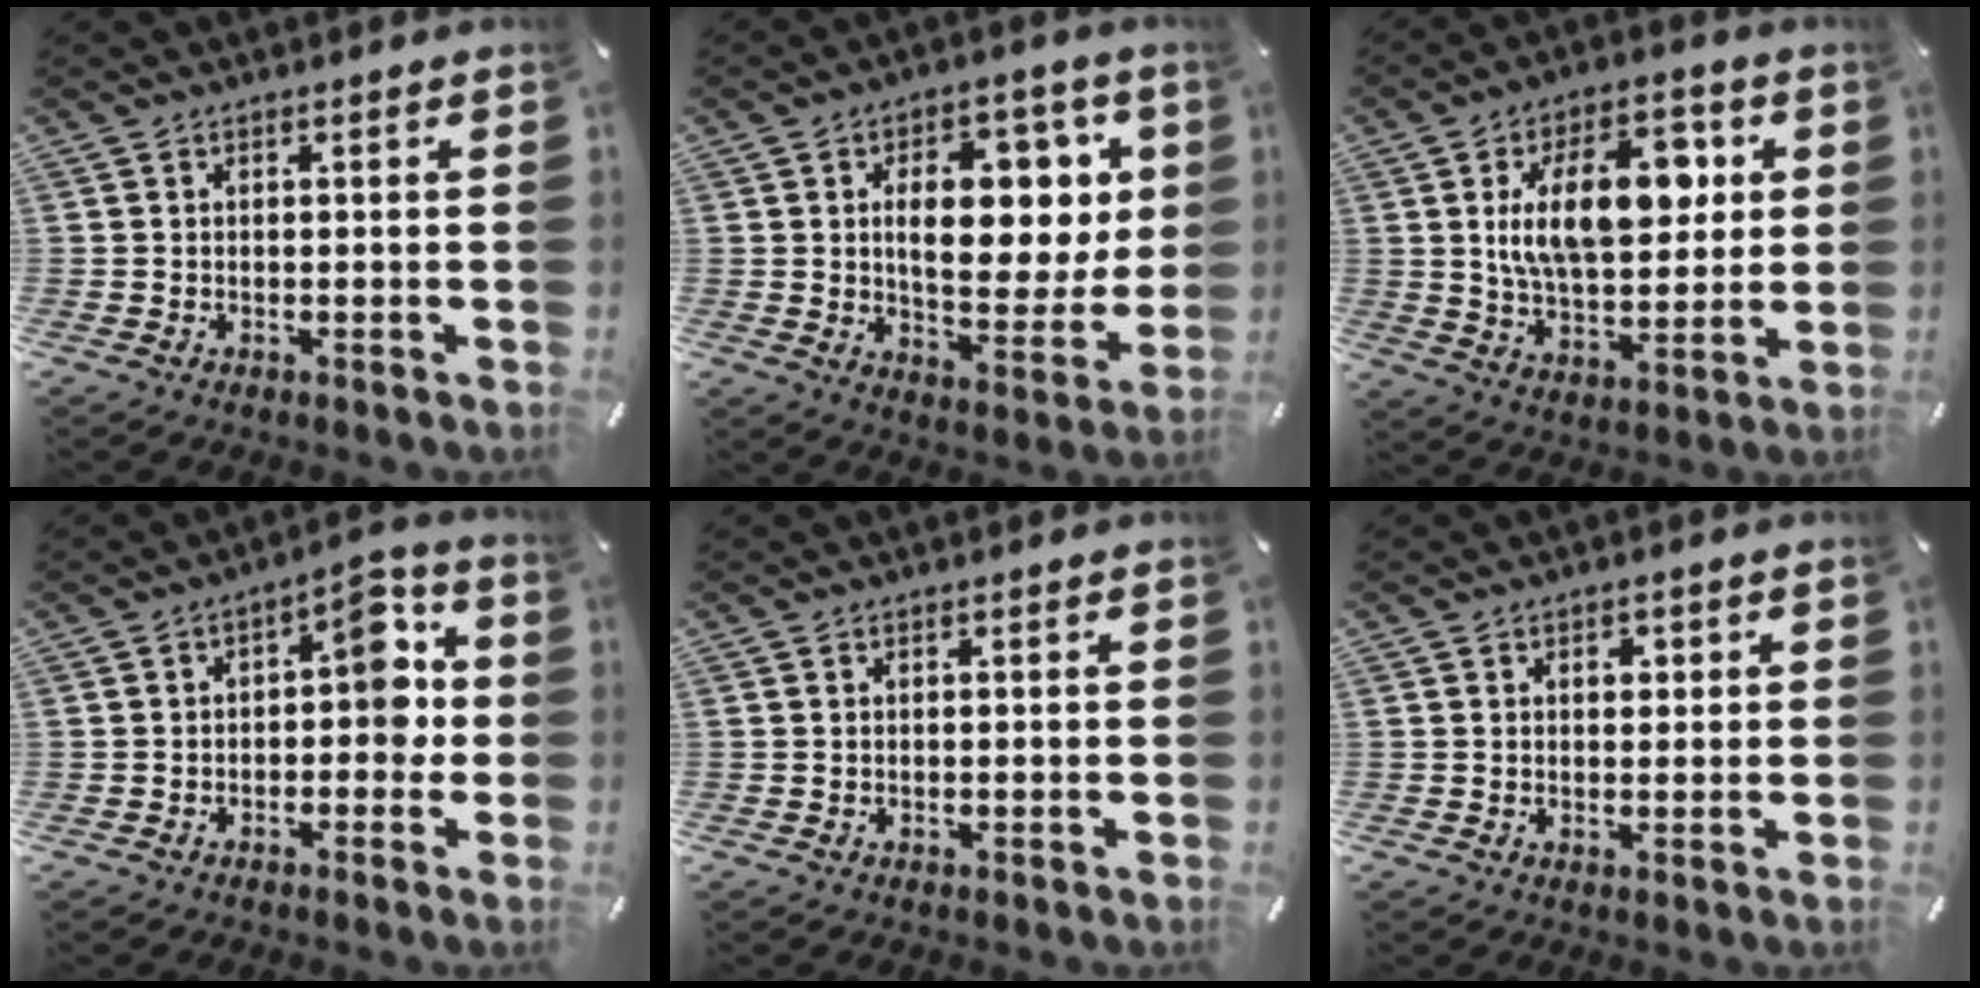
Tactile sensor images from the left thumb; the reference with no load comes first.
{"total": 15.6, "force": [3.9, 9.7, 11.5], "torque": [-0.154, -0.009, 0.067]}
{"total": 17.6, "force": [4.6, 9.9, 13.8], "torque": [-0.230, 0.004, 0.080]}
{"total": 8.8, "force": [0.1, 5.1, 7.2], "torque": [-0.088, -0.001, -0.008]}
{"total": 0.0}
{"total": 2.0, "force": [0.6, 1.5, 1.1], "torque": [-0.001, -0.002, 0.002]}